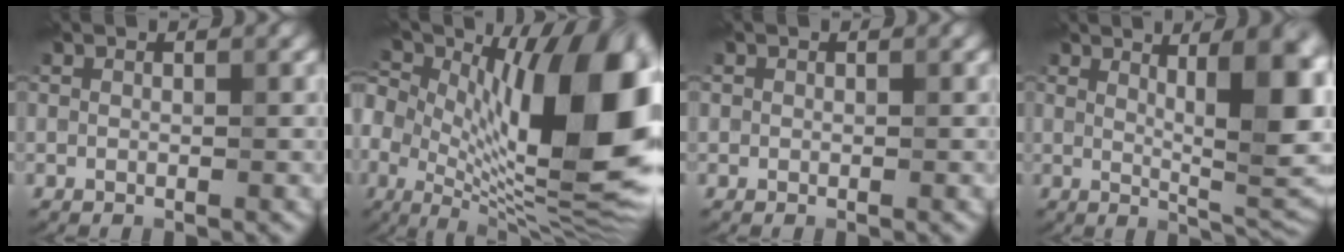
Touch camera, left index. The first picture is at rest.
{"total": 18.4, "force": [2.3, 8.6, 16.1], "torque": [-0.233, 0.014, 0.034]}
{"total": 0.5, "force": [0.2, 0.5, 0.1], "torque": [0.002, 0.004, -0.003]}
{"total": 10.4, "force": [2.8, 2.9, 9.6], "torque": [-0.111, 0.004, 0.049]}